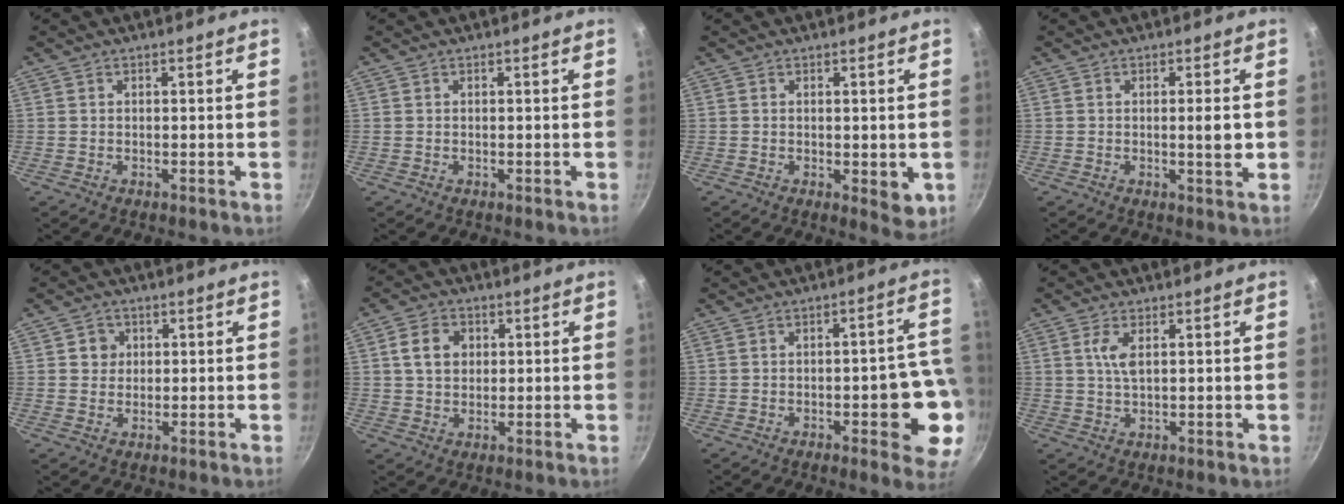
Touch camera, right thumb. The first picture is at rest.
{"total": 0.0}
{"total": 4.4, "force": [-0.6, 2.0, 3.8], "torque": [-0.046, -0.014, -0.005]}
{"total": 3.7, "force": [-0.1, 0.6, 3.6], "torque": [-0.053, -0.004, -0.002]}
{"total": 3.3, "force": [0.7, 3.1, 0.8], "torque": [0.010, 0.004, 0.007]}
{"total": 6.7, "force": [1.5, 5.3, 3.9], "torque": [-0.052, 0.007, 0.023]}
{"total": 11.6, "force": [-3.3, 4.1, 10.3], "torque": [-0.082, 0.022, -0.041]}
{"total": 3.5, "force": [1.1, 1.3, 3.1], "torque": [-0.064, -0.001, 0.024]}